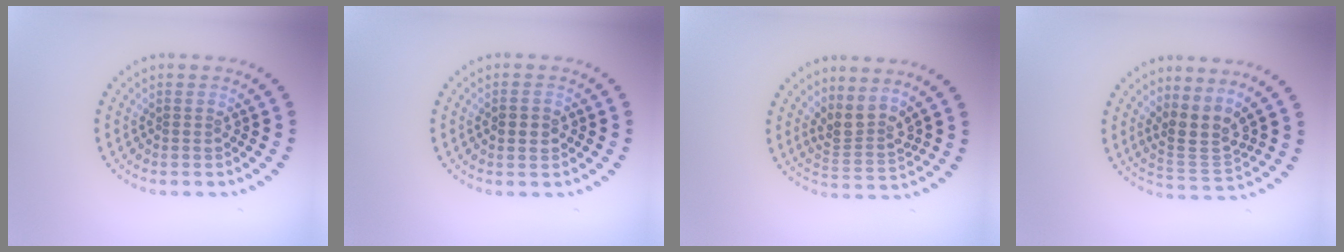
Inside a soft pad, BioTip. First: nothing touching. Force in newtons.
{"total": 2.1, "press": 2.1, "slide": 0.0}
{"total": 2.8, "press": 2.1, "slide": 1.9}
{"total": 3.3, "press": 2.4, "slide": 2.3}